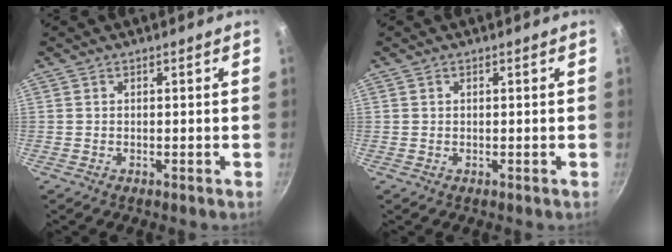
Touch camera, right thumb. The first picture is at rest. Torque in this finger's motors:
{"motor_torque": [0.19, 0.01, -0.29, 0.18, 0.04]}